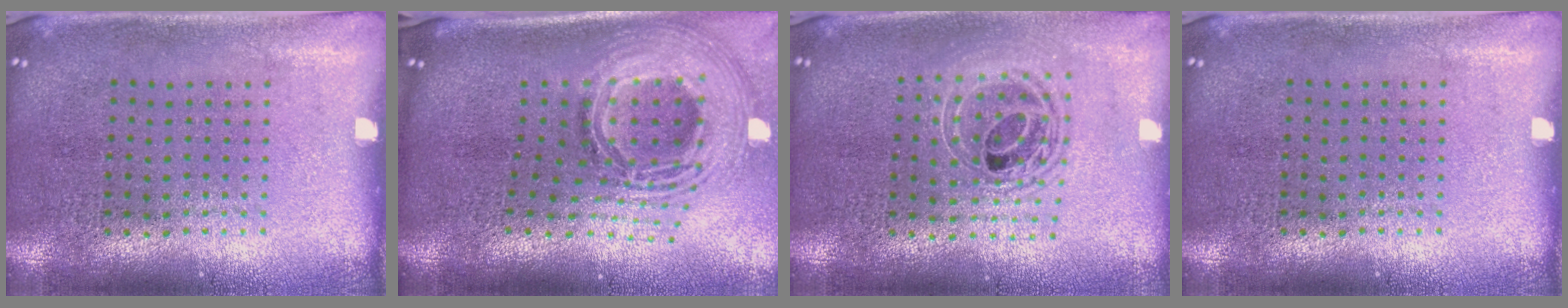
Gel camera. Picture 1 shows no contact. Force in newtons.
{"total": 3.0, "press": 2.1, "slide": 2.2}
{"total": 1.6, "press": 1.4, "slide": 0.8}
{"total": 0.0}